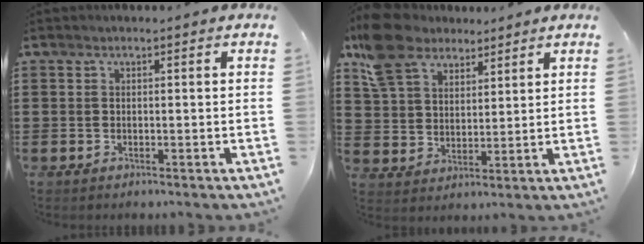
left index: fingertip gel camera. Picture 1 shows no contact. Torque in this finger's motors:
{"motor_torque": [2.14, 0.00, 0.65, 0.13]}